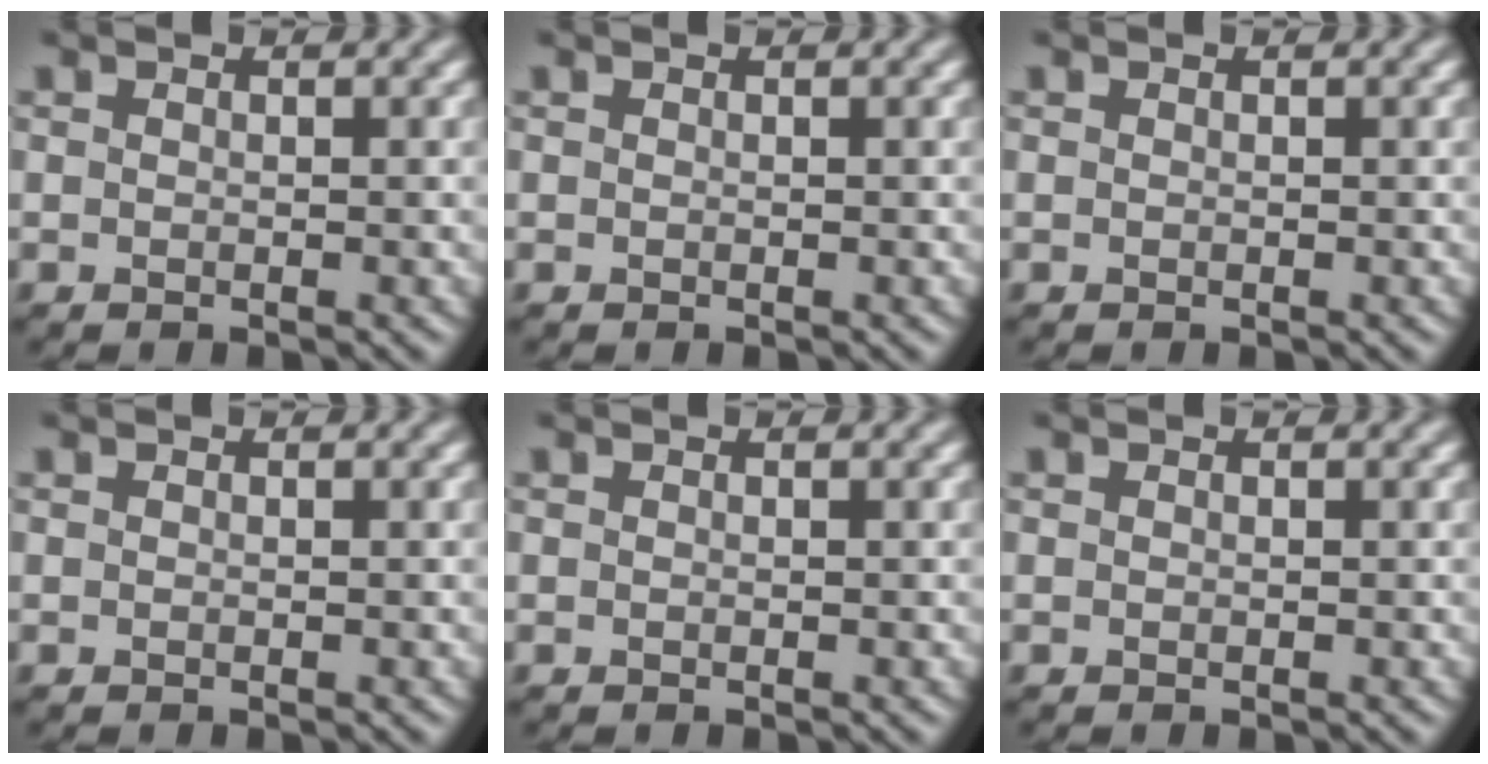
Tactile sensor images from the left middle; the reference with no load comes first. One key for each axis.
{"total": 0.0}
{"total": 0.0}
{"total": 0.0}
{"total": 0.0}
{"total": 0.0}